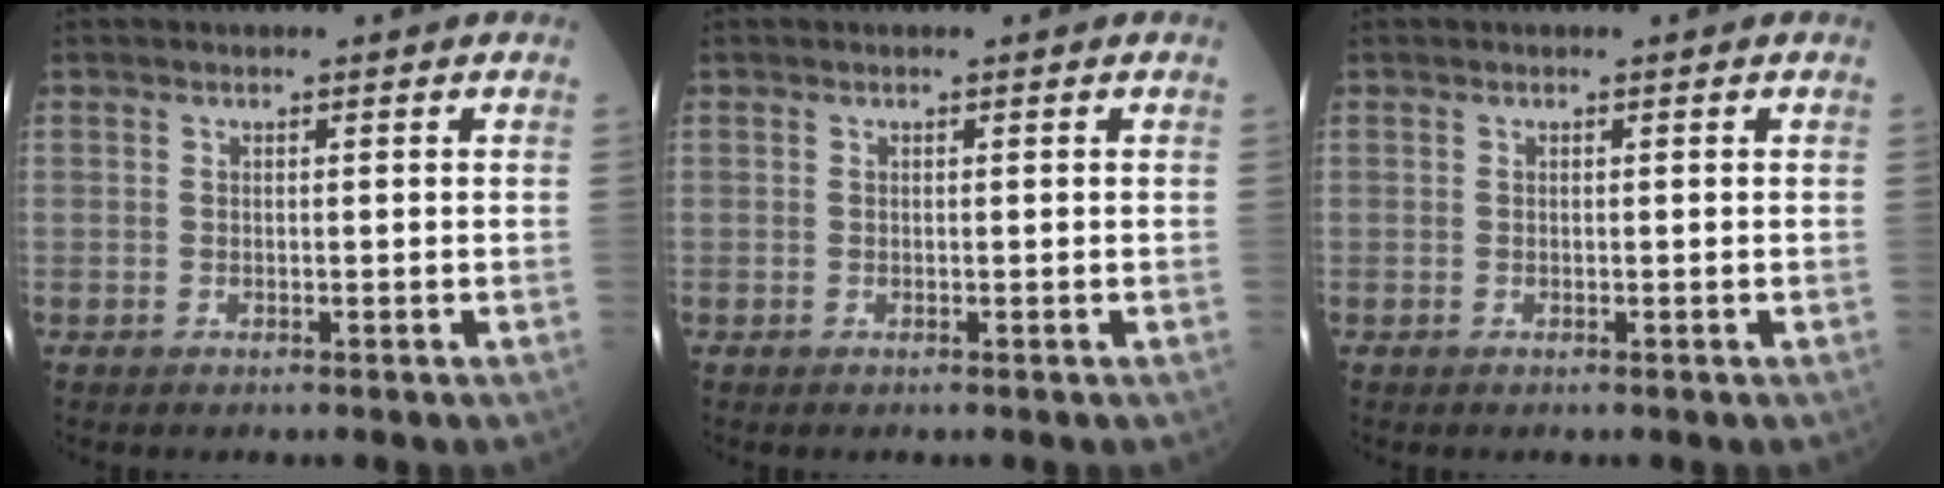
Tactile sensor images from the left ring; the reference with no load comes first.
{"total": 0.0}
{"total": 0.0}